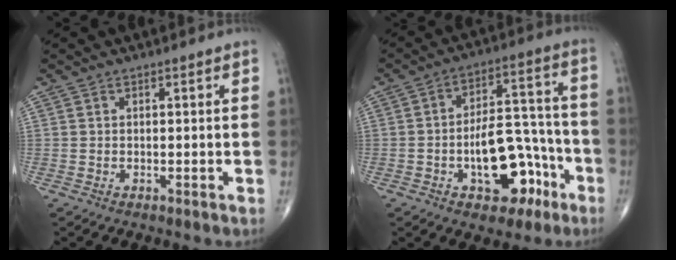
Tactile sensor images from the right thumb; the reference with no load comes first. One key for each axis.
{"total": 14.9, "fx": -5.8, "fy": 8.1, "fz": 11.1, "tx": -0.130, "ty": 0.056, "tz": -0.082}